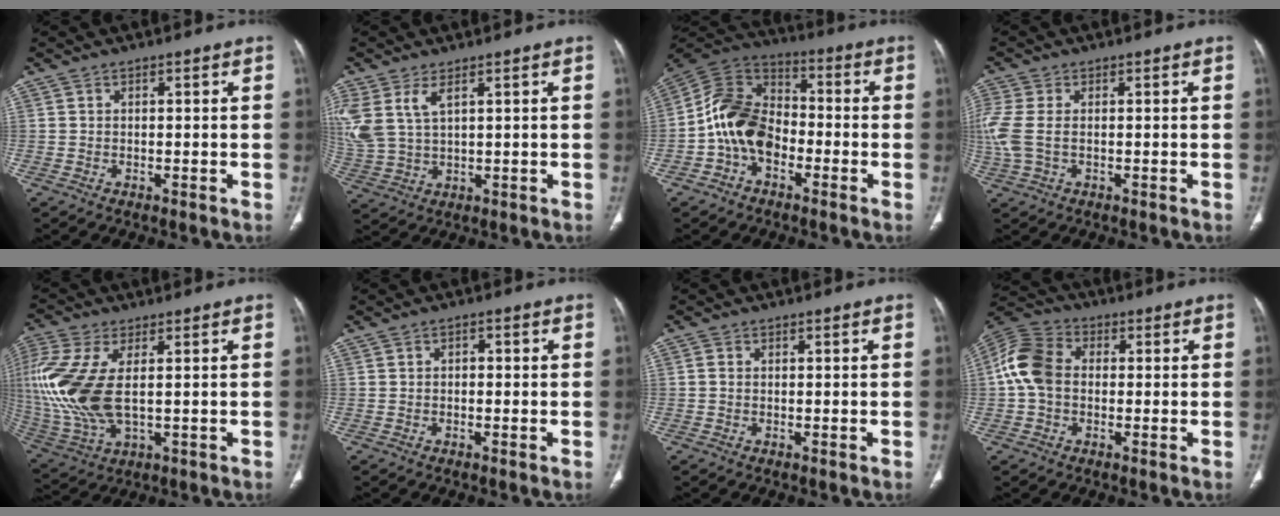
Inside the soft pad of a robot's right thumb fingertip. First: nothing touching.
{"total": 9.1, "force": [3.8, 4.6, 6.9], "torque": [-0.172, -0.003, 0.091]}
{"total": 13.0, "force": [-3.7, 9.2, 8.4], "torque": [-0.145, 0.049, -0.082]}
{"total": 7.2, "force": [-0.1, 4.4, 5.7], "torque": [-0.171, 0.007, 0.002]}
{"total": 17.3, "force": [1.6, 8.5, 15.0], "torque": [-0.373, -0.011, 0.041]}
{"total": 1.1, "force": [-0.1, 0.8, 0.7], "torque": [-0.004, 0.003, -0.007]}
{"total": 0.7, "force": [0.0, 0.6, 0.4], "torque": [-0.006, 0.001, -0.001]}
{"total": 10.1, "force": [0.0, 7.4, 6.8], "torque": [-0.138, 0.030, -0.010]}